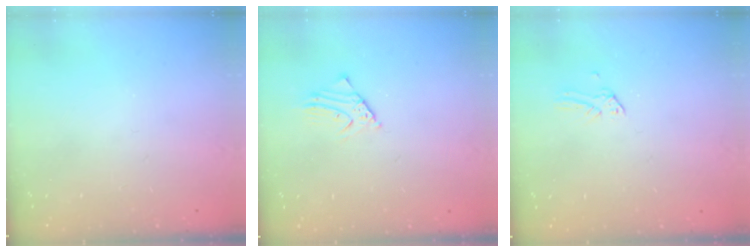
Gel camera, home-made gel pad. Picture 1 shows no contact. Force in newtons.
{"total": 2.7, "press": 2.6, "slide": 0.2}
{"total": 0.0}